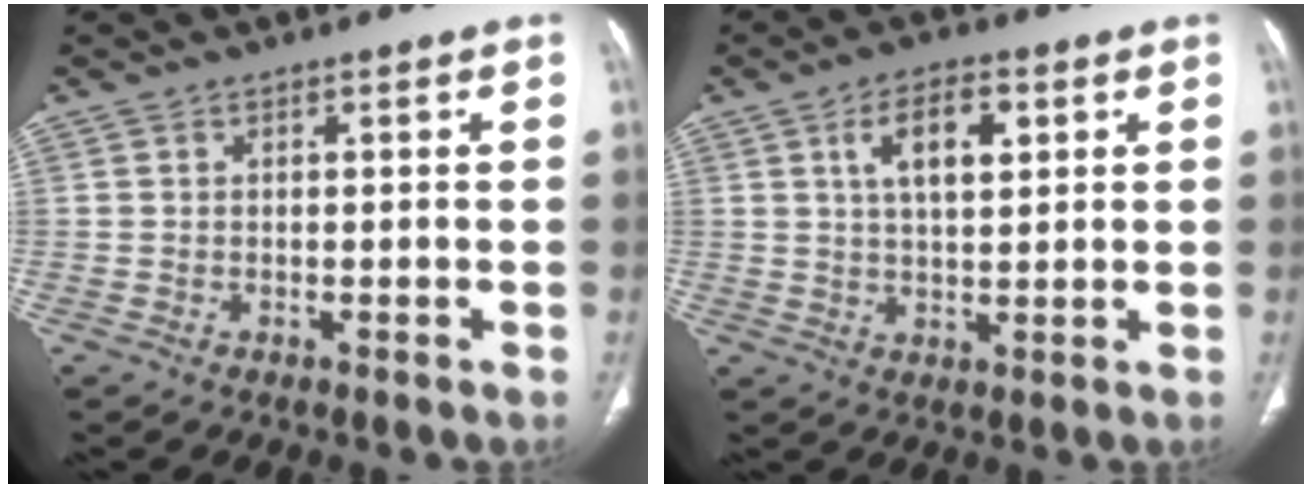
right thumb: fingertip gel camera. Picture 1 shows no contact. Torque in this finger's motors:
{"motor_torque": [-0.57, 2.12, 1.30, 0.37, 0.26]}